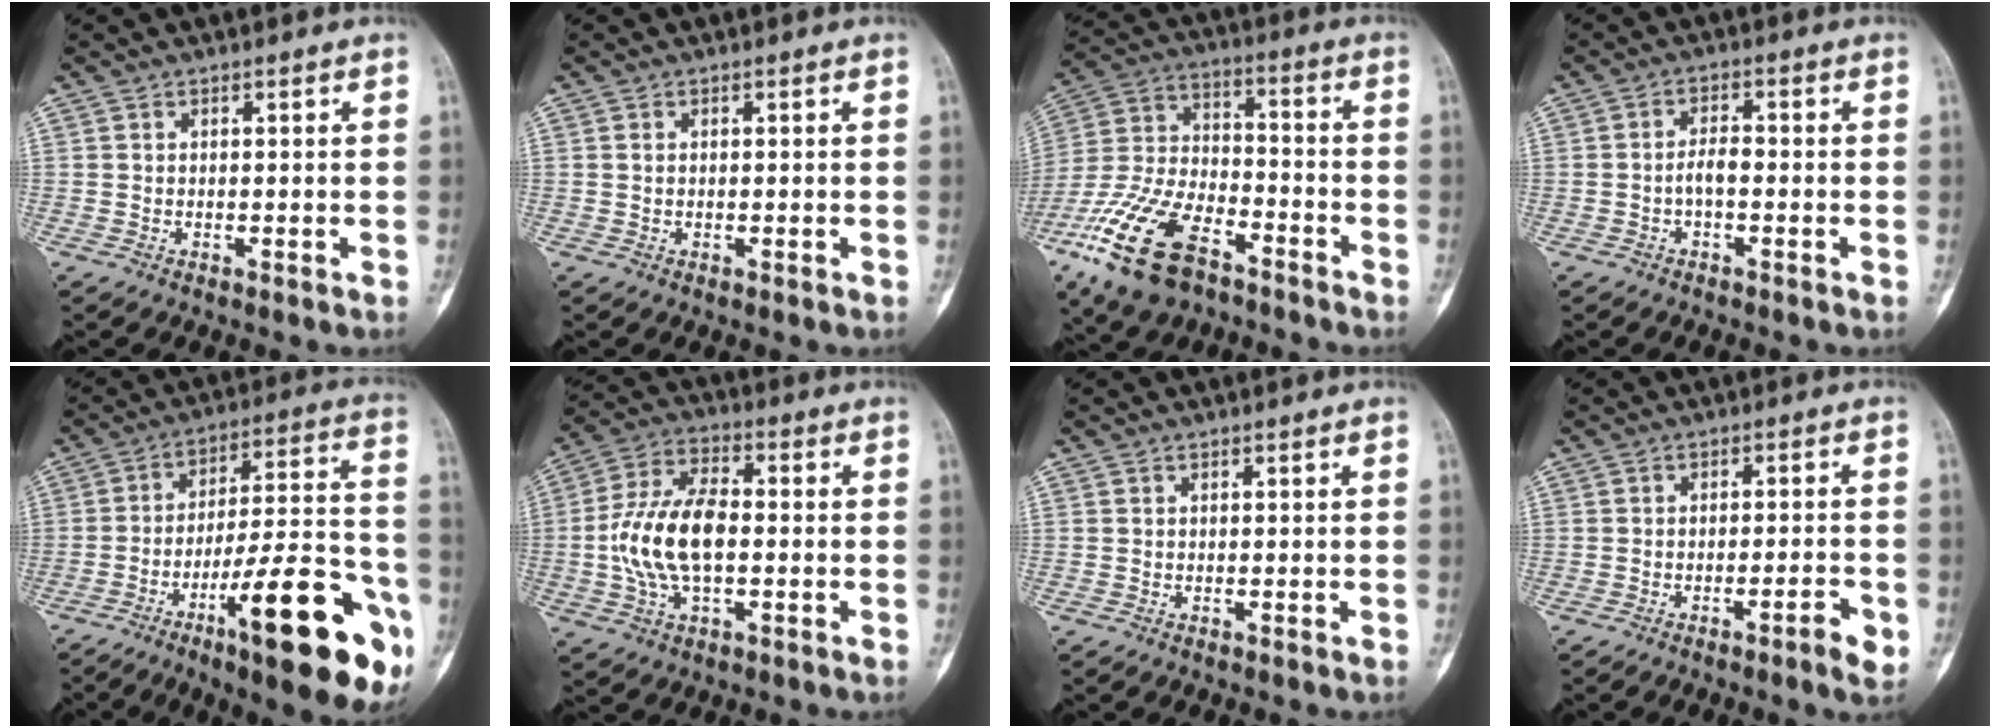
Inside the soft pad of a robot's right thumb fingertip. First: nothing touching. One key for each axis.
{"total": 0.7, "fx": 0.2, "fy": 0.5, "fz": 0.5, "tx": -0.007, "ty": 0.002, "tz": 0.006}
{"total": 18.5, "fx": -10.7, "fy": 9.0, "fz": 12.1, "tx": -0.250, "ty": 0.048, "tz": -0.201}
{"total": 2.8, "fx": -0.9, "fy": 1.2, "fz": 2.4, "tx": -0.040, "ty": 0.013, "tz": -0.016}
{"total": 24.7, "fx": -11.4, "fy": 6.0, "fz": 21.1, "tx": -0.260, "ty": 0.064, "tz": -0.162}
{"total": 13.8, "fx": -1.1, "fy": 7.2, "fz": 11.8, "tx": -0.236, "ty": 0.022, "tz": -0.023}
{"total": 0.0}
{"total": 3.6, "fx": -1.7, "fy": 0.5, "fz": 3.1, "tx": -0.049, "ty": 0.009, "tz": -0.023}